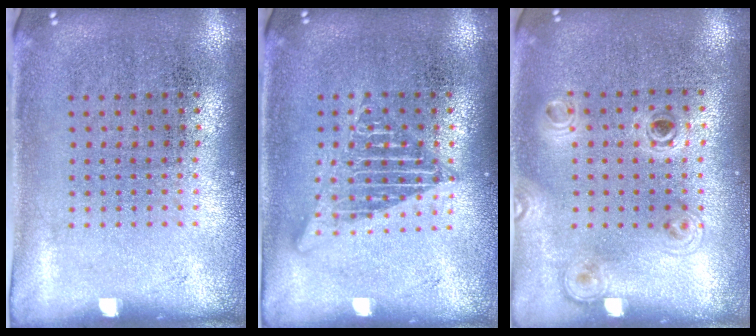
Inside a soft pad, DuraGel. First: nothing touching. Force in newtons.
{"total": 2.6, "press": 2.5, "slide": 0.3}
{"total": 1.2, "press": 1.2, "slide": 0.5}